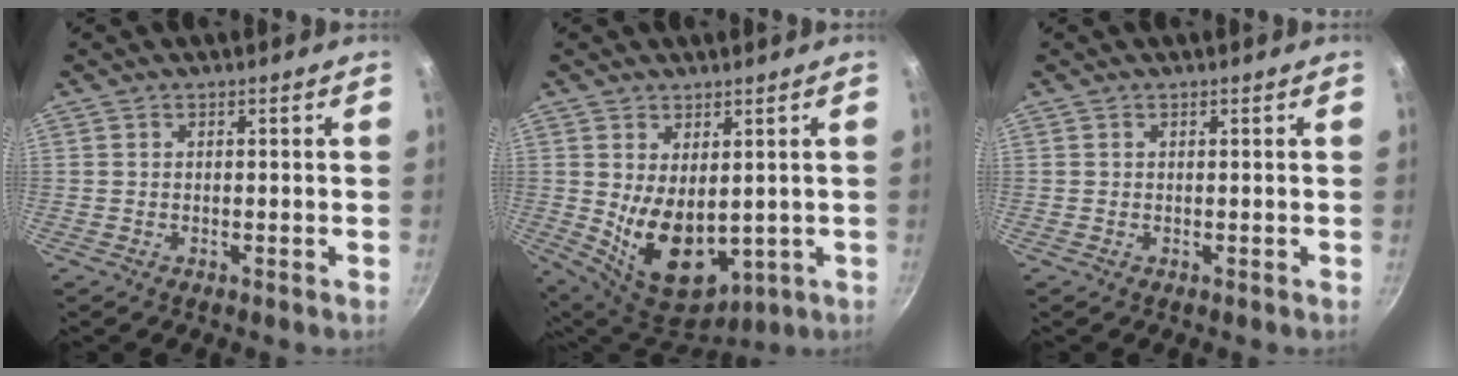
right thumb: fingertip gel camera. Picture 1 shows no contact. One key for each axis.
{"total": 13.3, "fx": -0.7, "fy": 7.9, "fz": 10.7, "tx": -0.162, "ty": -0.019, "tz": 0.023}
{"total": 0.0}